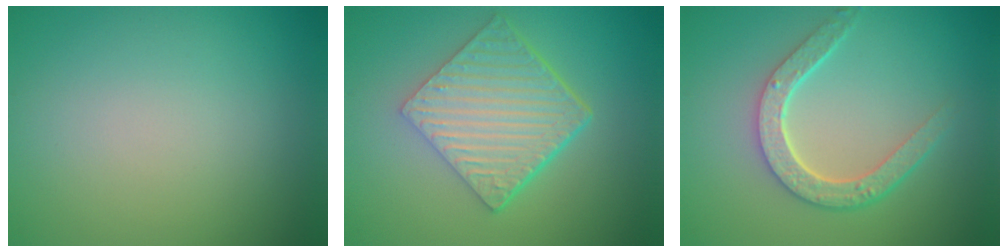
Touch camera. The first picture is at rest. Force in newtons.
{"total": 6.7, "press": 4.5, "slide": 4.9}
{"total": 4.4, "press": 3.4, "slide": 2.7}